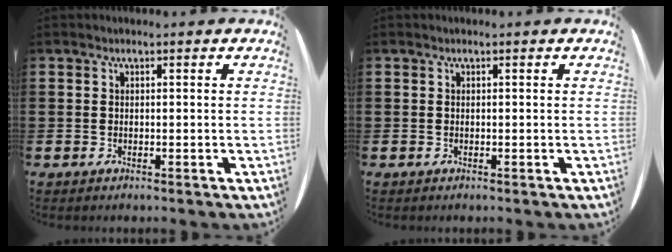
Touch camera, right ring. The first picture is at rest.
{"total": 0.0}